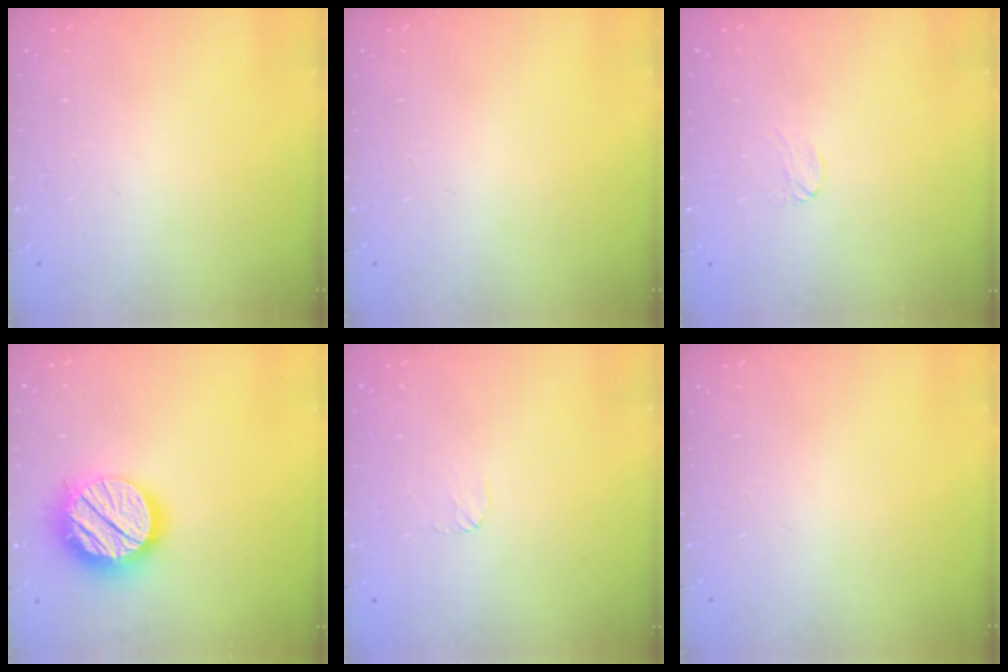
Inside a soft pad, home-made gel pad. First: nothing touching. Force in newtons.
{"total": 0.0}
{"total": 2.9, "press": 2.9, "slide": 0.3}
{"total": 19.3, "press": 19.3, "slide": 1.5}
{"total": 4.0, "press": 4.0, "slide": 0.3}
{"total": 0.0}